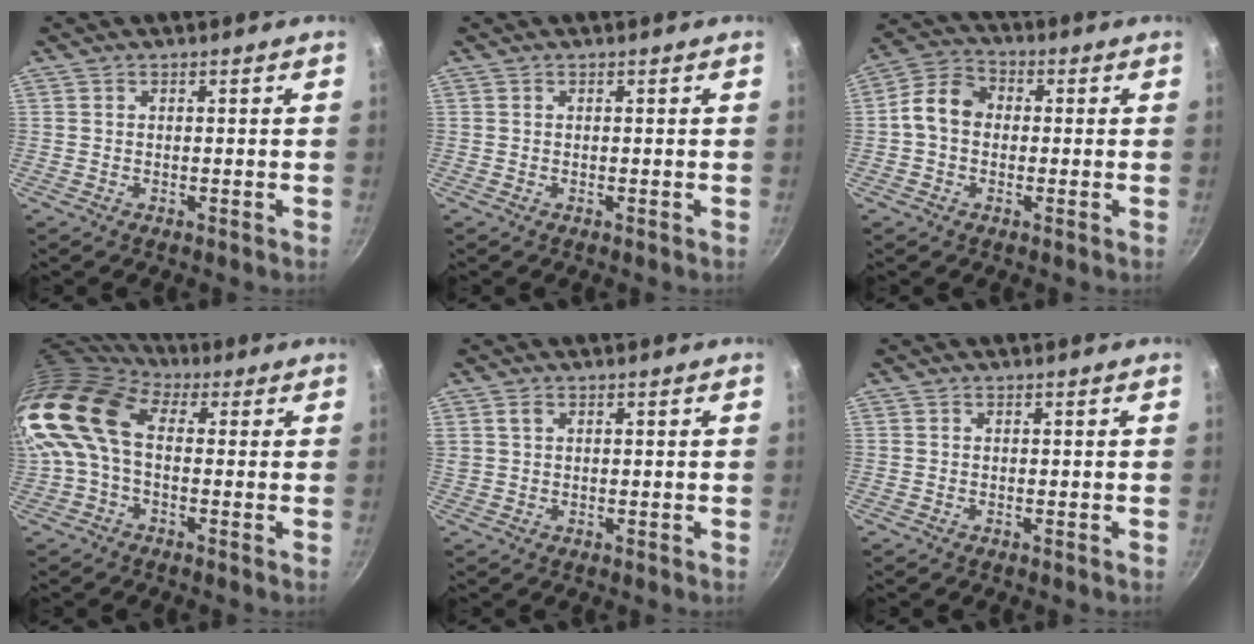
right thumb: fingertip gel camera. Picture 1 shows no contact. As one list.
[{"total": 0.0}, {"total": 7.9, "force": [-0.1, 6.3, 4.9], "torque": [-0.067, 0.022, -0.024]}, {"total": 15.1, "force": [1.5, 9.4, 11.7], "torque": [-0.234, 0.025, 0.012]}, {"total": 1.8, "force": [0.9, 1.1, 1.0], "torque": [-0.018, 0.001, 0.018]}, {"total": 0.0}]